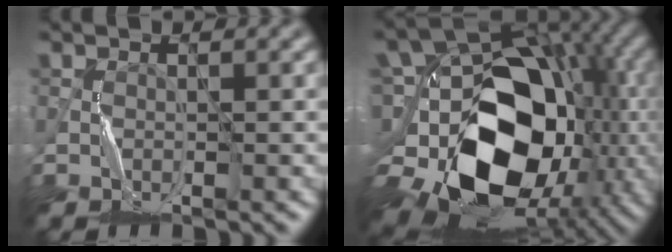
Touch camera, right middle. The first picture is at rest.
{"total": 16.8, "force": [-4.4, 11.9, 11.0], "torque": [-0.172, -0.004, -0.085]}